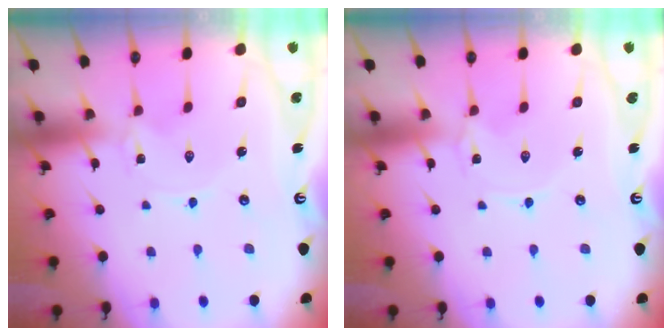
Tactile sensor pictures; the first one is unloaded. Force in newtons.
{"total": 0.0}